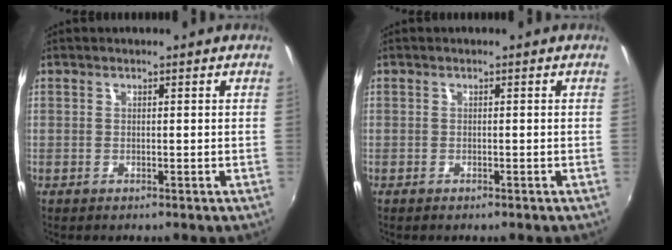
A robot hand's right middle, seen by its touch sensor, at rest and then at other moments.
{"total": 0.8, "force": [-0.7, 0.4, 0.3], "torque": [-0.009, -0.003, -0.012]}